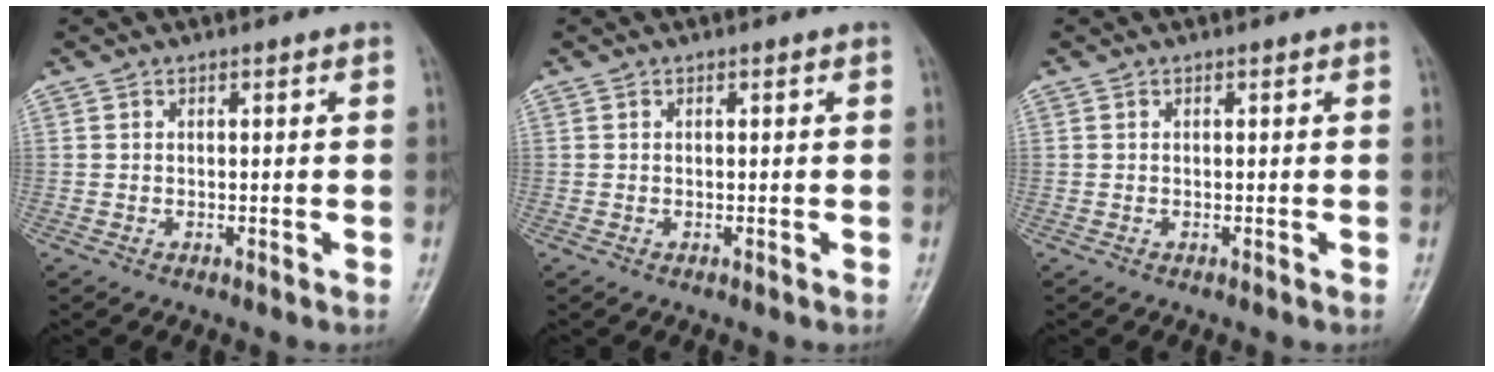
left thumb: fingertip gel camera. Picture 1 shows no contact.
{"total": 0.0}
{"total": 0.0}